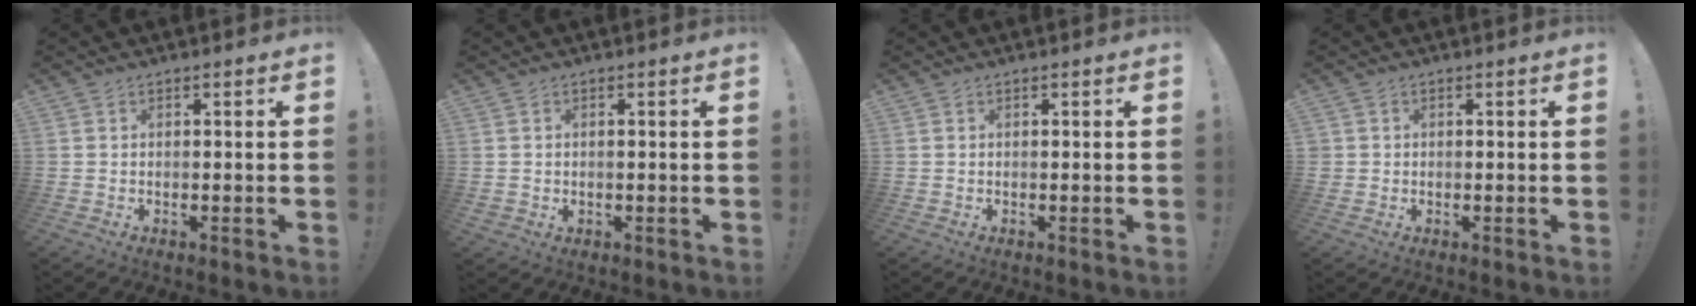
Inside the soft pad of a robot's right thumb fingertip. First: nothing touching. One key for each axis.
{"total": 1.2, "fx": 0.4, "fy": 1.1, "fz": 0.3, "tx": -0.002, "ty": -0.001, "tz": 0.005}
{"total": 0.0}
{"total": 1.1, "fx": 0.1, "fy": 1.1, "fz": 0.0, "tx": 0.001, "ty": 0.001, "tz": 0.002}